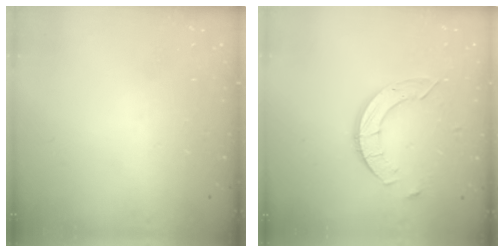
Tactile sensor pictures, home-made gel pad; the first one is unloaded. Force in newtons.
{"total": 9.0, "press": 9.0, "slide": 0.7}